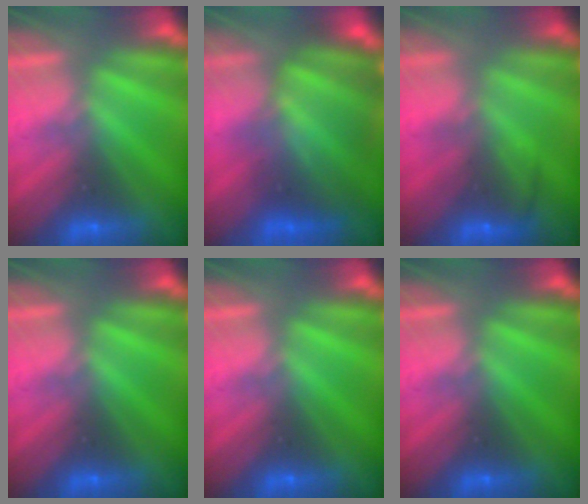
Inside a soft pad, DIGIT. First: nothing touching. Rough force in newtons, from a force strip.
{"total": 7.7}
{"total": 2.4}
{"total": 0.0}
{"total": 0.0}
{"total": 0.0}